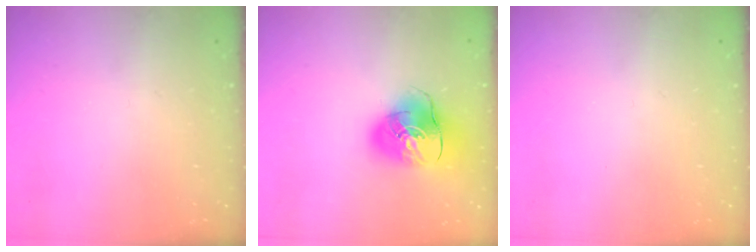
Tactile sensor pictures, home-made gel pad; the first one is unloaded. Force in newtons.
{"total": 14.3, "press": 14.1, "slide": 2.3}
{"total": 0.0}